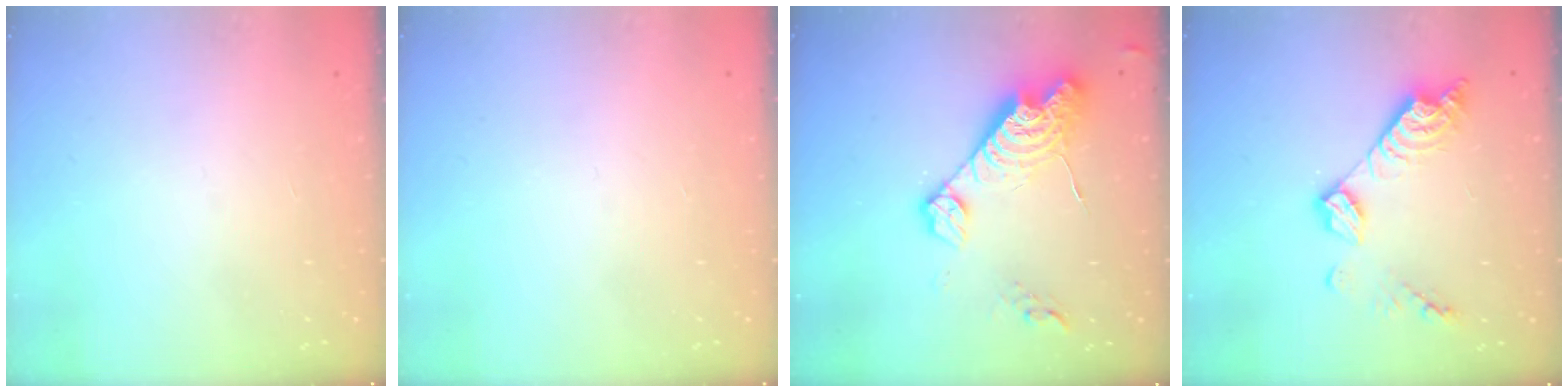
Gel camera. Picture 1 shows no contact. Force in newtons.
{"total": 0.0}
{"total": 15.2, "press": 15.2, "slide": 1.1}
{"total": 11.4, "press": 11.3, "slide": 0.9}